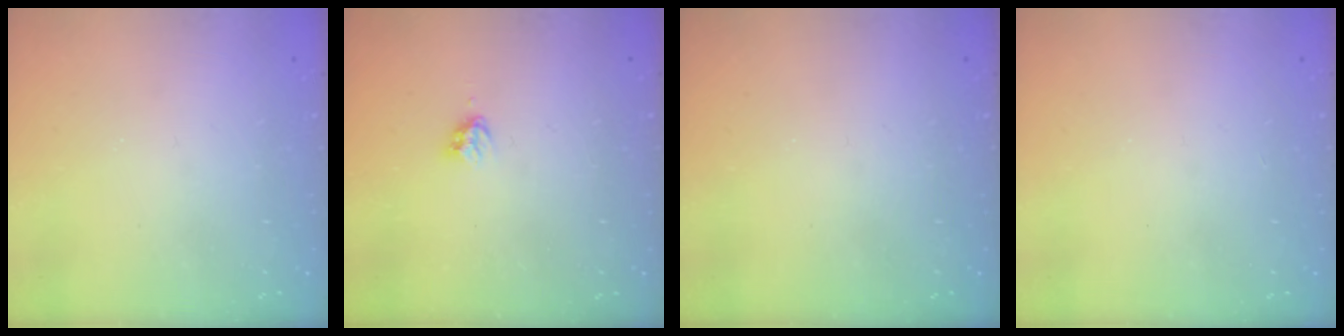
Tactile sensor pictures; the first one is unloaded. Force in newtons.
{"total": 3.2, "press": 3.1, "slide": 0.5}
{"total": 0.0}
{"total": 1.1, "press": 1.1, "slide": 0.1}